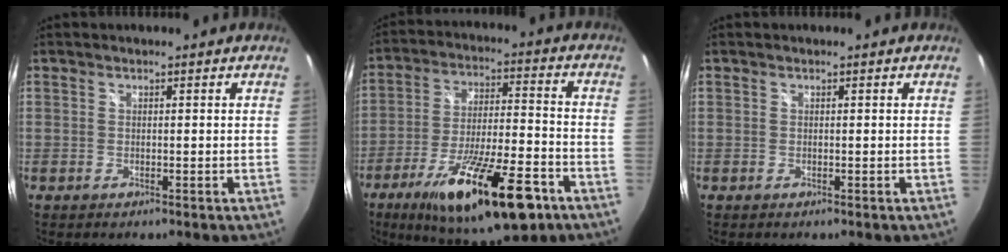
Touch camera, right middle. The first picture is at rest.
{"total": 22.0, "force": [-12.5, 5.9, 17.2], "torque": [-0.298, -0.040, -0.194]}
{"total": 0.0}